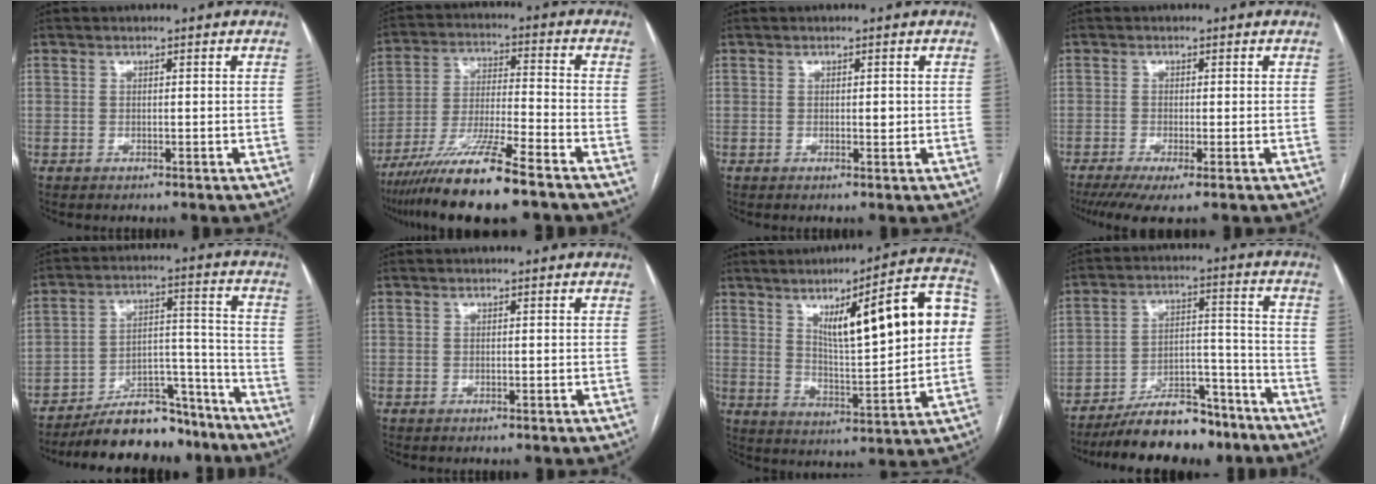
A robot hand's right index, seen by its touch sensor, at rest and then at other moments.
{"total": 14.2, "force": [-10.1, 0.3, 10.0], "torque": [-0.199, -0.035, -0.184]}
{"total": 1.0, "force": [0.0, 0.4, 0.9], "torque": [-0.010, 0.001, 0.002]}
{"total": 5.0, "force": [-3.2, 0.5, 3.8], "torque": [-0.060, -0.012, -0.056]}
{"total": 13.9, "force": [-12.3, 4.6, 4.4], "torque": [-0.051, 0.050, -0.196]}
{"total": 0.0}
{"total": 18.6, "force": [4.7, 3.0, 17.8], "torque": [-0.245, 0.025, 0.069]}
{"total": 14.0, "force": [-11.7, 4.5, 6.1], "torque": [-0.087, 0.034, -0.189]}